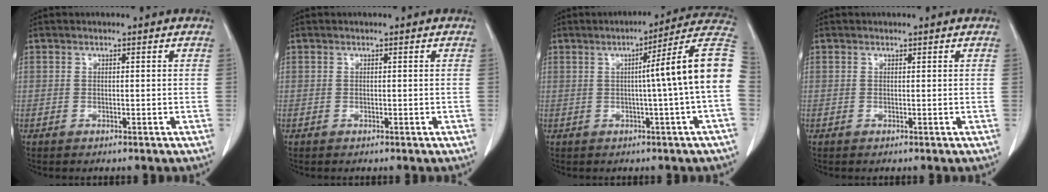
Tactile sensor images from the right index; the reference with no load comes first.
{"total": 0.0}
{"total": 12.8, "force": [0.3, -2.0, 12.6], "torque": [-0.156, 0.022, -0.005]}
{"total": 0.0}